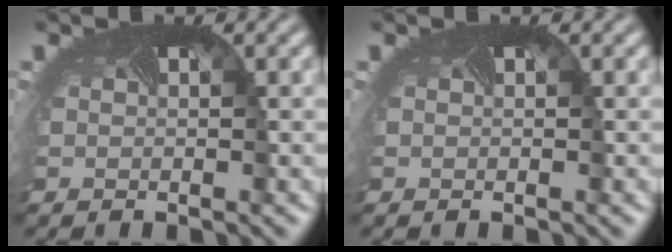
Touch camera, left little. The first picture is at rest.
{"total": 0.0}